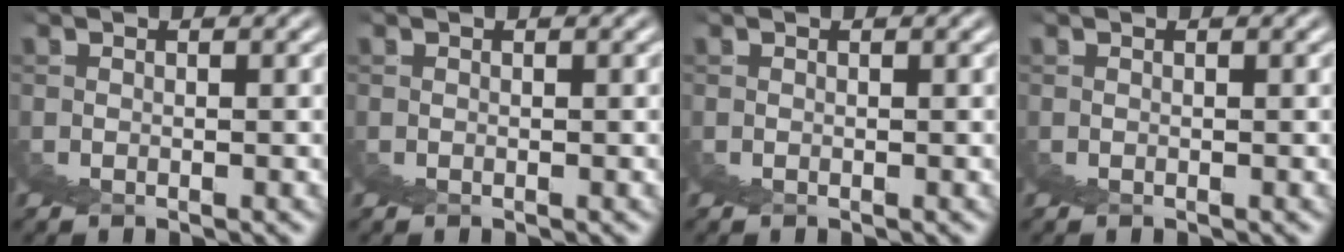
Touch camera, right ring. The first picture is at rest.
{"total": 0.0}
{"total": 0.0}
{"total": 0.0}